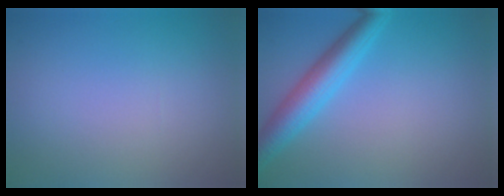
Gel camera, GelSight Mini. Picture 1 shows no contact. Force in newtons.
{"total": 4.6, "press": 4.5, "slide": 0.2}